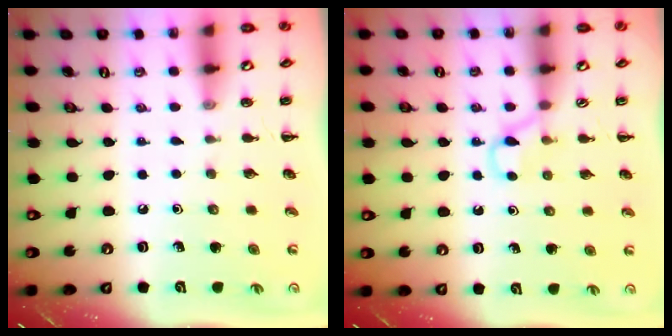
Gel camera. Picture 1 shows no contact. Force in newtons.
{"total": 2.7, "press": 2.4, "slide": 1.1}